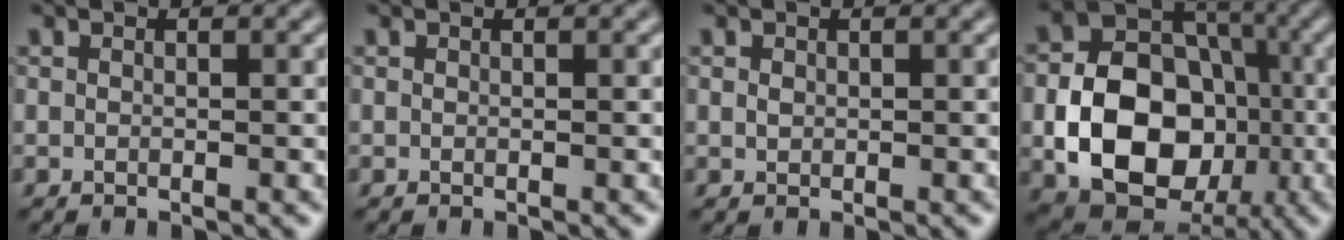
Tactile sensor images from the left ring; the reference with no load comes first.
{"total": 0.0}
{"total": 0.6, "force": [0.1, 0.5, 0.3], "torque": [-0.005, -0.002, 0.002]}
{"total": 11.7, "force": [-2.4, 8.8, 7.4], "torque": [-0.129, -0.005, -0.044]}